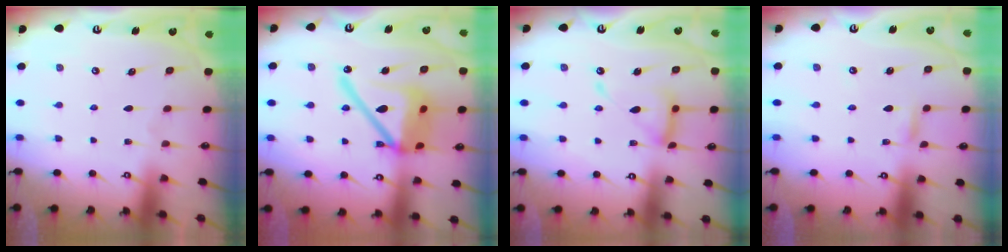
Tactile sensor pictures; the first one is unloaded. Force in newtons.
{"total": 19.3, "press": 19.1, "slide": 2.4}
{"total": 14.3, "press": 14.3, "slide": 1.5}
{"total": 1.9, "press": 1.9, "slide": 0.1}